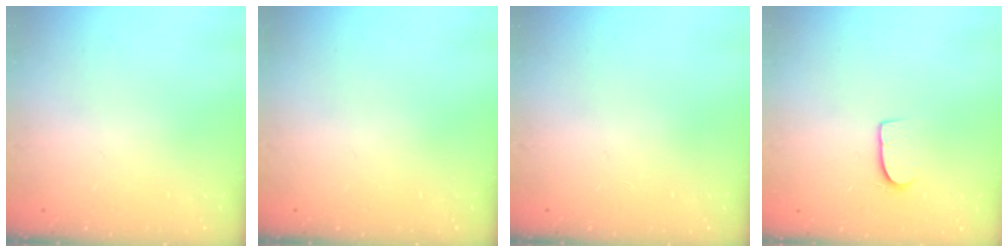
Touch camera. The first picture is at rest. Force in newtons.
{"total": 0.0}
{"total": 0.0}
{"total": 6.8, "press": 6.8, "slide": 0.4}